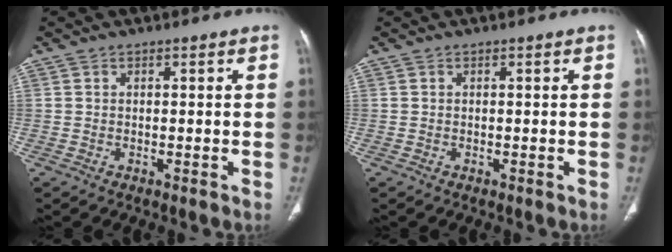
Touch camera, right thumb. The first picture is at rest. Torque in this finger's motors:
{"motor_torque": [1.36, 1.36, 0.00, 0.00, -0.01]}